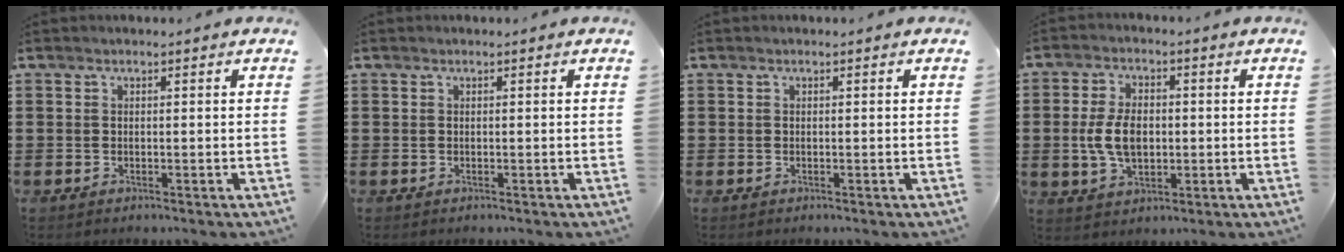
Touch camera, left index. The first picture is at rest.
{"total": 0.0}
{"total": 0.0}
{"total": 7.0, "force": [-0.2, 4.2, 5.6], "torque": [-0.127, 0.006, -0.008]}